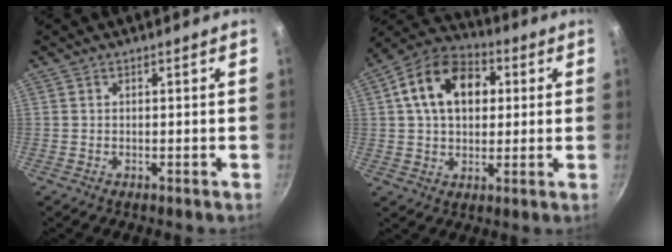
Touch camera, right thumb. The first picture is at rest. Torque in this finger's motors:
{"motor_torque": [0.70, 3.35, 0.62, -0.30, 0.14]}